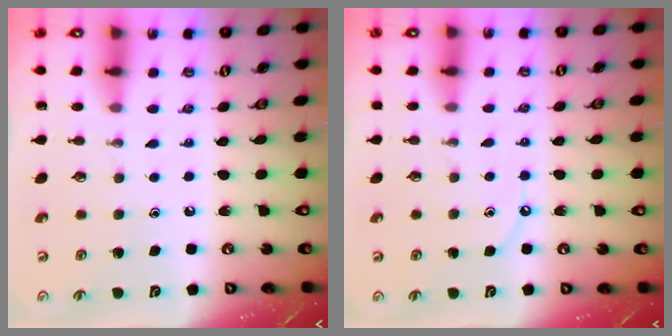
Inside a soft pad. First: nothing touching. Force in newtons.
{"total": 4.6, "press": 4.5, "slide": 0.7}